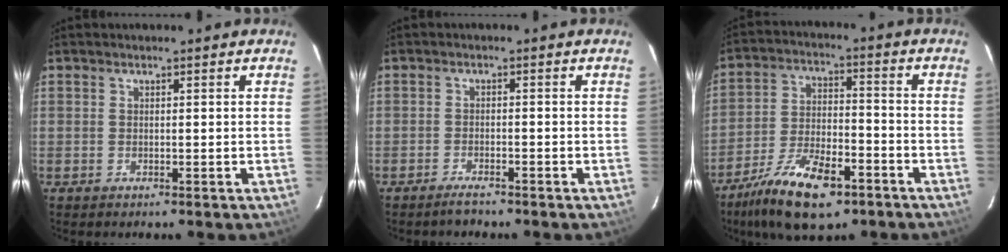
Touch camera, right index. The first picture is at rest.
{"total": 2.4, "force": [-2.2, 0.6, 0.9], "torque": [-0.027, 0.000, -0.039]}
{"total": 15.9, "force": [-10.3, 6.3, 10.3], "torque": [-0.212, -0.021, -0.180]}